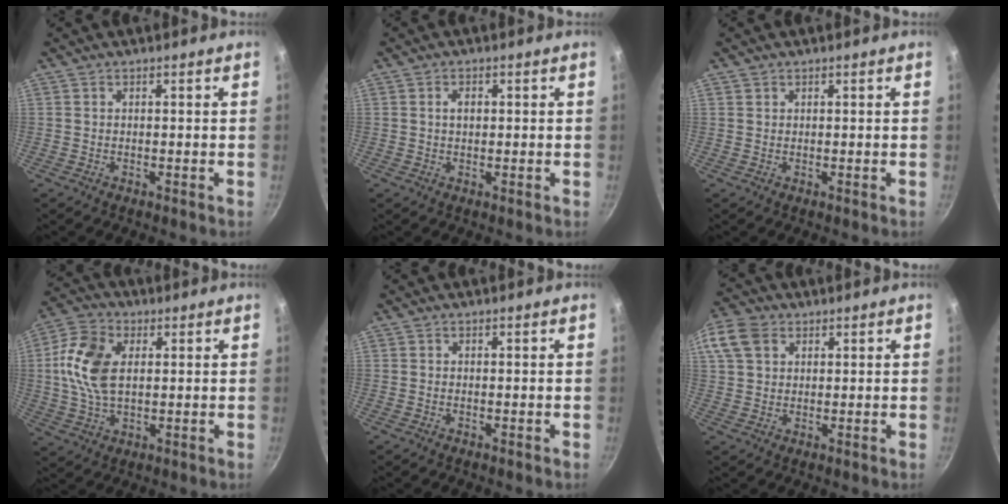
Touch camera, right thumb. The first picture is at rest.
{"total": 1.9, "force": [0.3, 1.3, 1.4], "torque": [-0.015, 0.004, 0.006]}
{"total": 0.6, "force": [0.3, 0.5, 0.1], "torque": [0.005, 0.002, 0.004]}
{"total": 12.0, "force": [1.8, 7.4, 9.3], "torque": [-0.172, 0.009, 0.027]}
{"total": 0.0}
{"total": 9.3, "force": [3.8, 6.8, 5.2], "torque": [-0.103, 0.012, 0.065]}